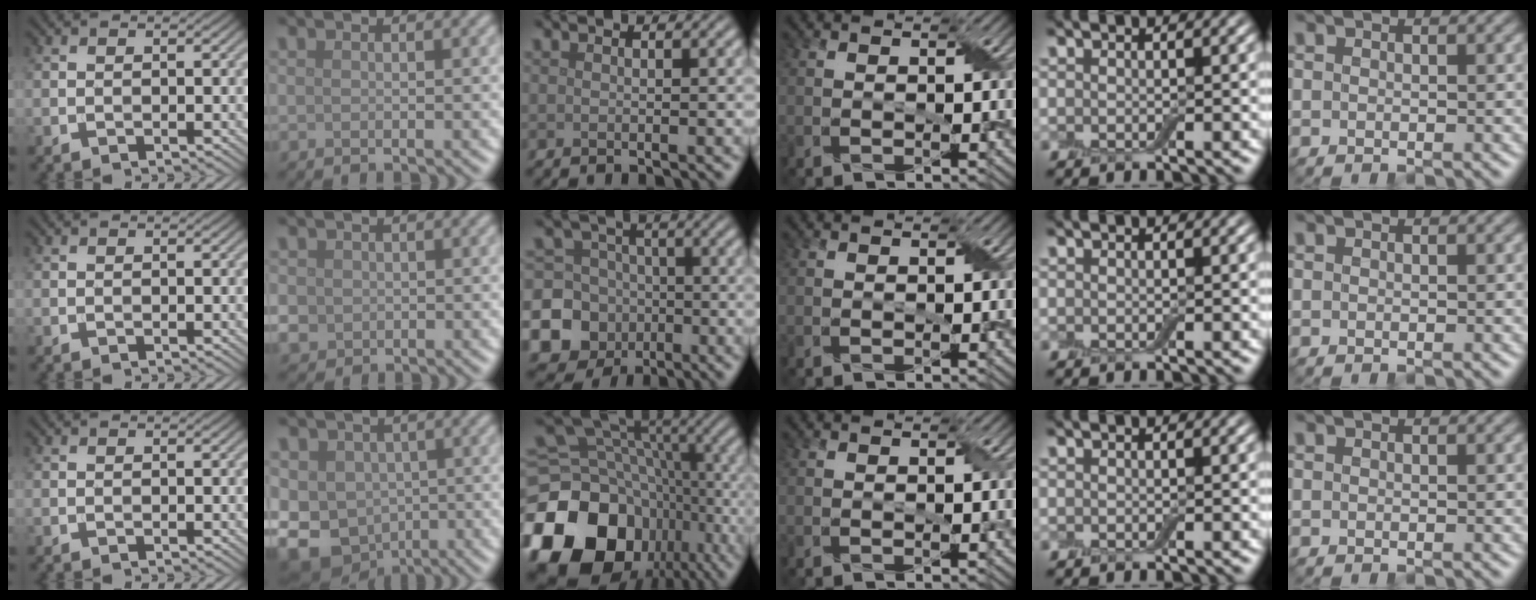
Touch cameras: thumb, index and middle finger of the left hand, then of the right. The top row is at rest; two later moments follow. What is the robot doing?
{"motion": "fold", "object": "aluminum foil"}